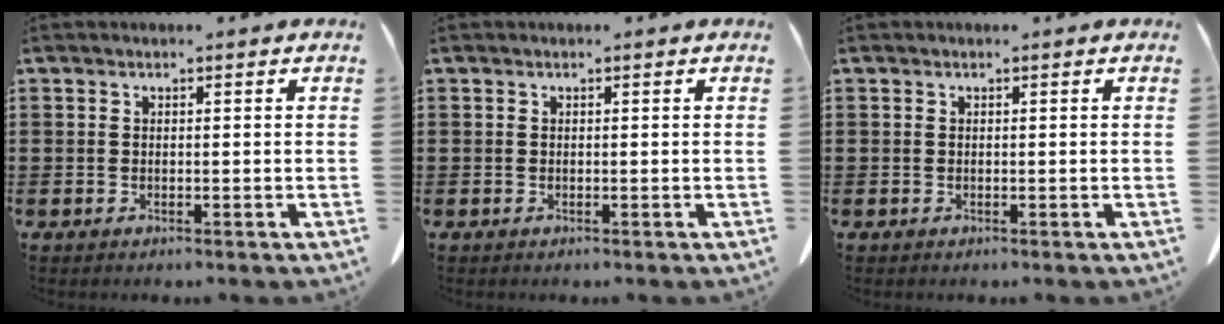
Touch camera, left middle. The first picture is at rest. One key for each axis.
{"total": 0.0}
{"total": 0.0}